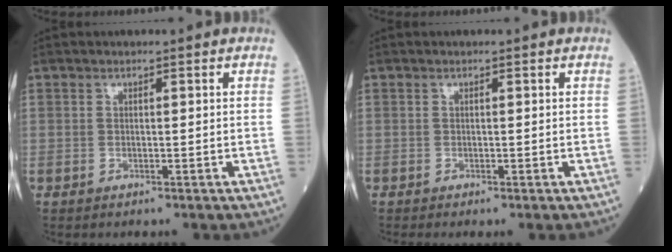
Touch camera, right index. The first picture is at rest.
{"total": 0.5, "force": [-0.4, -0.2, 0.3], "torque": [-0.005, 0.001, -0.009]}